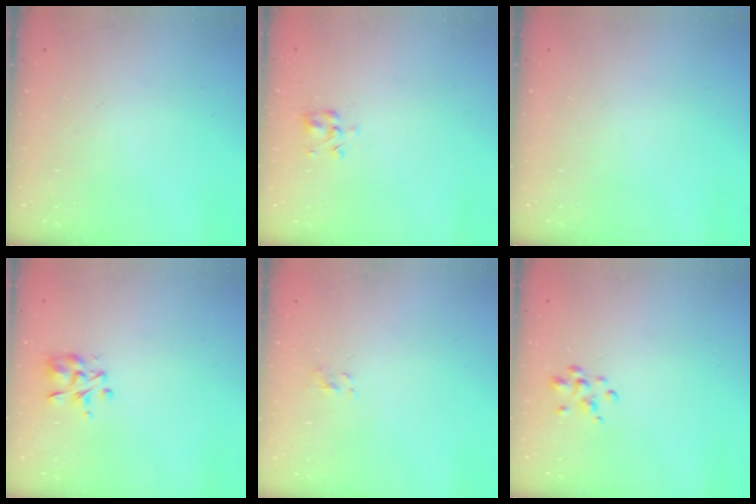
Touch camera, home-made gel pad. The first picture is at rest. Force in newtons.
{"total": 4.1, "press": 4.0, "slide": 0.9}
{"total": 0.0}
{"total": 3.5, "press": 3.4, "slide": 0.6}
{"total": 0.8, "press": 0.5, "slide": 0.6}
{"total": 2.5, "press": 2.5, "slide": 0.4}